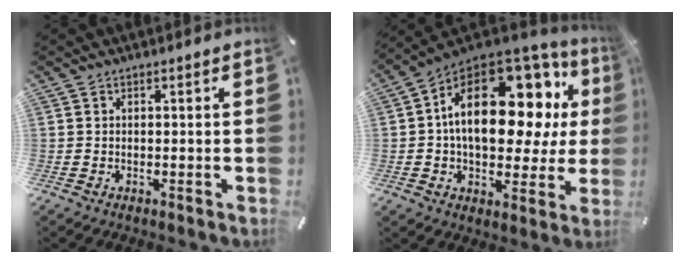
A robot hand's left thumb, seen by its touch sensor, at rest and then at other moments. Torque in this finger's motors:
{"motor_torque": [2.31, 2.24, 2.07, -0.46, 0.45]}